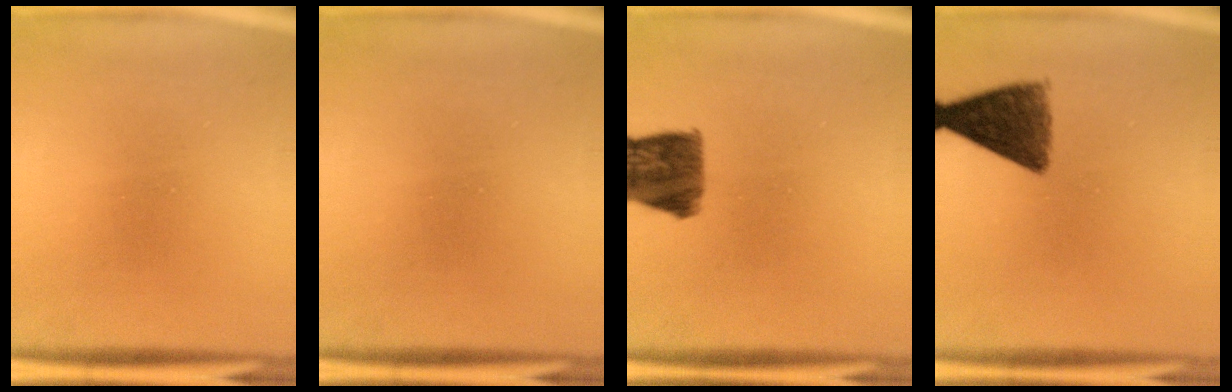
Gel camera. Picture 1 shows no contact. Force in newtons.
{"total": 0.0}
{"total": 9.7}
{"total": 8.8}